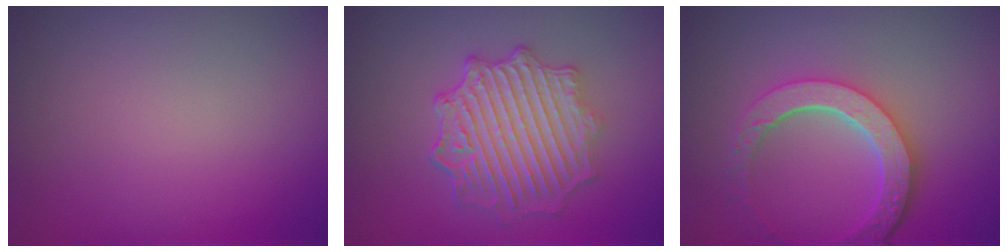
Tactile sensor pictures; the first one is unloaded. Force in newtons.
{"total": 5.7, "press": 5.0, "slide": 2.8}
{"total": 5.4, "press": 4.3, "slide": 3.4}